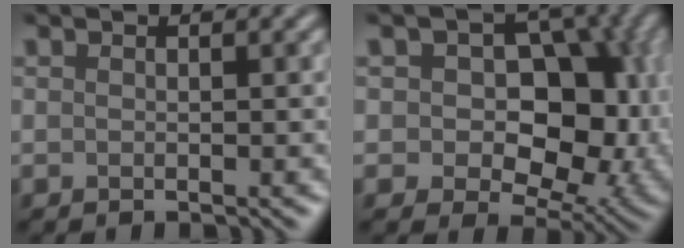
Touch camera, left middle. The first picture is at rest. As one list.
[{"total": 10.2, "force": [0.9, 7.1, 7.2], "torque": [-0.084, -0.005, 0.011]}]